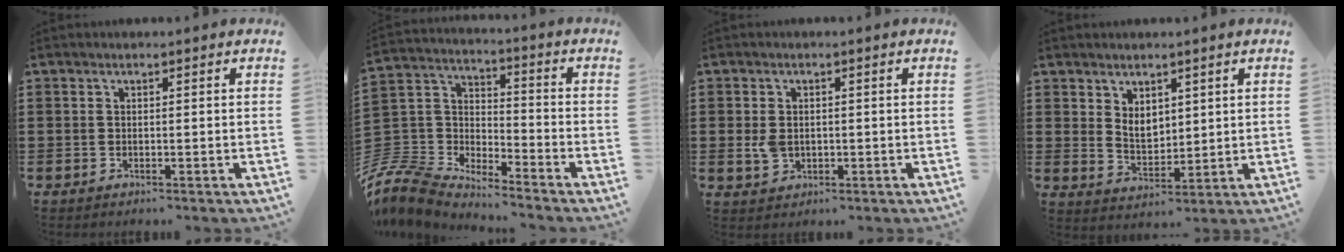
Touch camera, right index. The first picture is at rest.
{"total": 6.8, "force": [-6.4, 2.0, 0.7], "torque": [-0.074, -0.021, -0.144]}
{"total": 2.8, "force": [0.0, 2.1, 1.8], "torque": [-0.047, 0.003, -0.002]}
{"total": 4.1, "force": [2.3, 2.7, 2.0], "torque": [-0.040, 0.003, 0.041]}